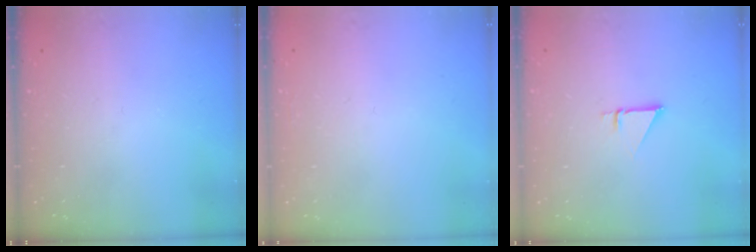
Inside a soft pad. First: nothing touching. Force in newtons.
{"total": 0.9, "press": 0.9, "slide": 0.1}
{"total": 2.7, "press": 2.7, "slide": 0.2}